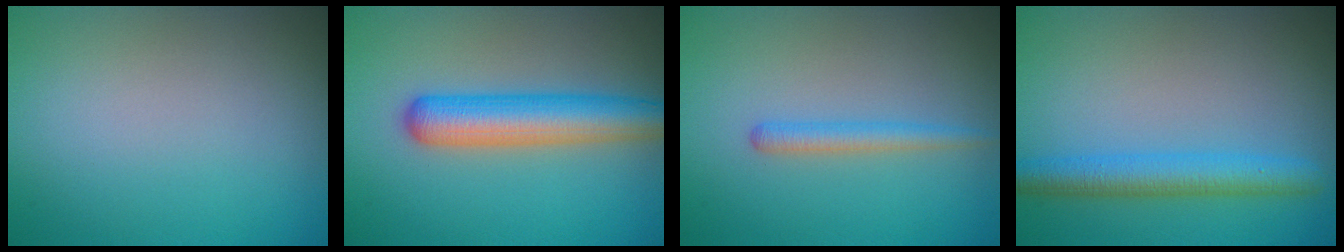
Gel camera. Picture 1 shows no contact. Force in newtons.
{"total": 5.8, "press": 5.8, "slide": 0.1}
{"total": 1.7, "press": 1.7, "slide": 0.2}
{"total": 3.9, "press": 3.9, "slide": 0.1}